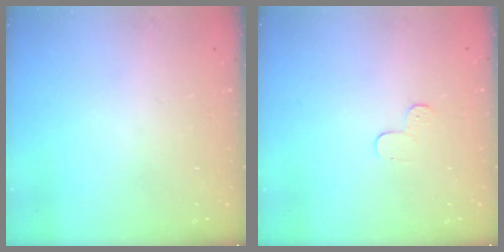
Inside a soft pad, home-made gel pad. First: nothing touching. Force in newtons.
{"total": 3.9, "press": 3.9, "slide": 0.4}